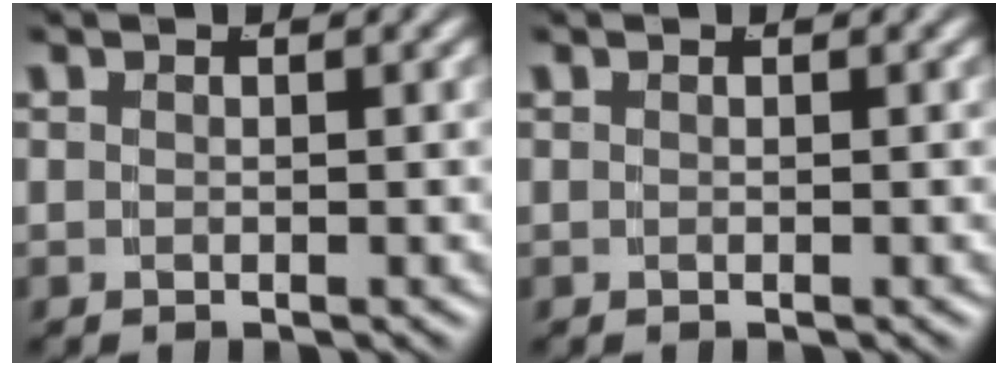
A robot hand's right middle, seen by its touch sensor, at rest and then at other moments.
{"total": 0.0}